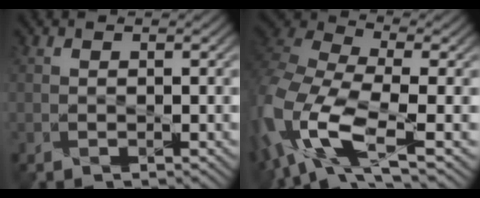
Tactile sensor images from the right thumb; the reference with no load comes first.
{"total": 14.2, "force": [-5.8, 7.1, 10.9], "torque": [-0.304, -0.031, -0.112]}